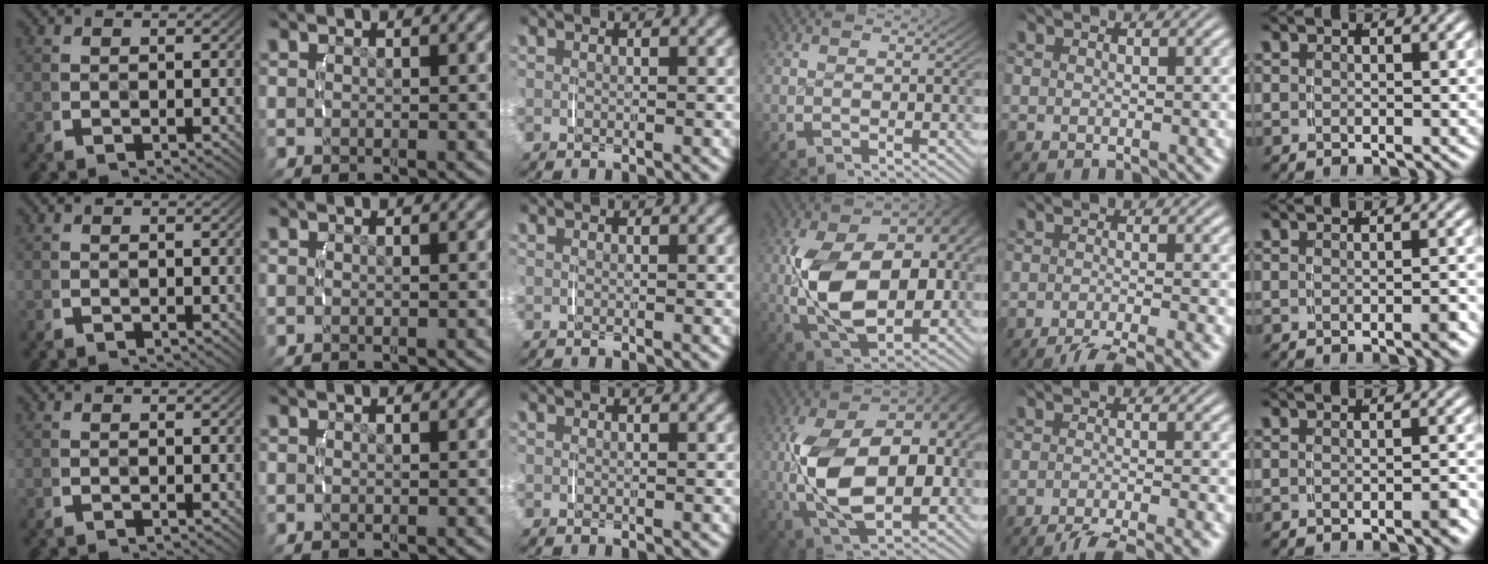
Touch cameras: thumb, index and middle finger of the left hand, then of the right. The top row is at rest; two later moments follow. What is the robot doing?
{"motion": "lift_and_place", "object": "ethernet cable"}